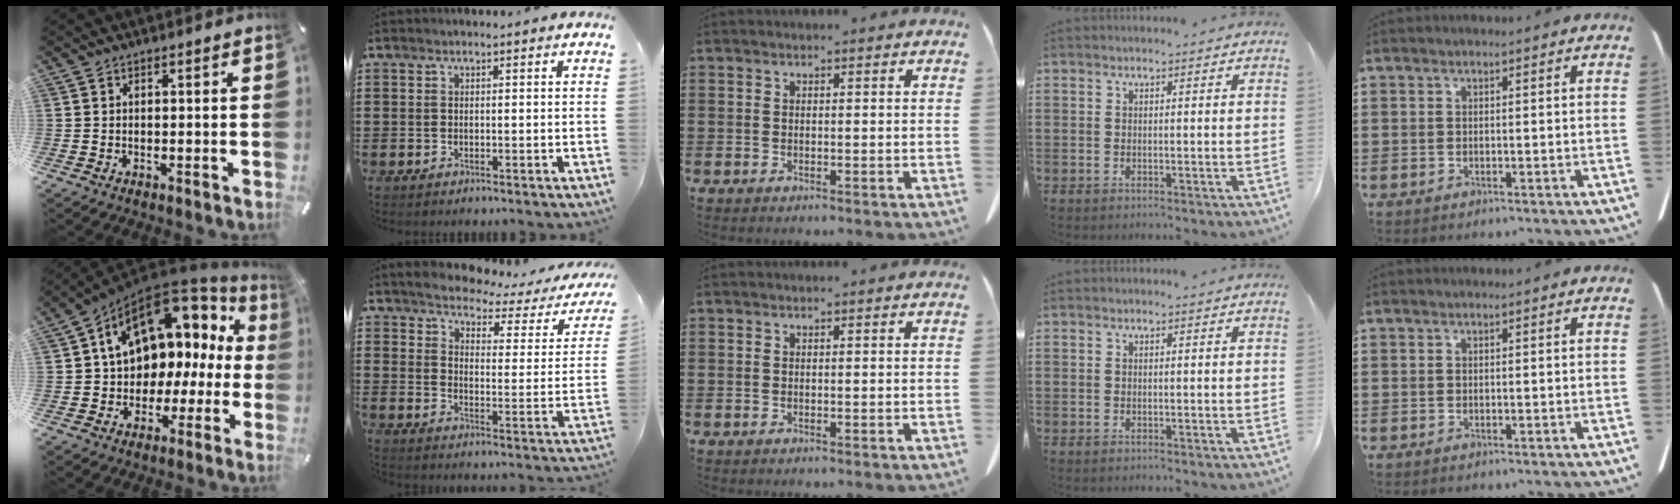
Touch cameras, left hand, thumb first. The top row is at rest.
{"thumb": {"total": 13.0, "force": [6.6, 8.9, 6.8], "torque": [-0.110, -0.053, 0.115]}, "index": {"total": 3.0, "force": [2.8, 0.3, 0.7], "torque": [-0.037, -0.027, 0.040]}}